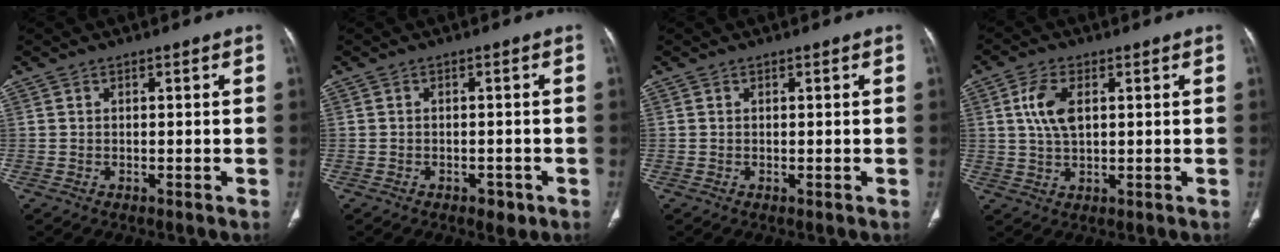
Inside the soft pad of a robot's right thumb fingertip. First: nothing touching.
{"total": 2.4, "force": [-1.3, 1.5, 1.3], "torque": [-0.010, 0.006, -0.011]}
{"total": 0.0}
{"total": 6.6, "force": [1.7, 3.5, 5.4], "torque": [-0.114, -0.002, 0.032]}